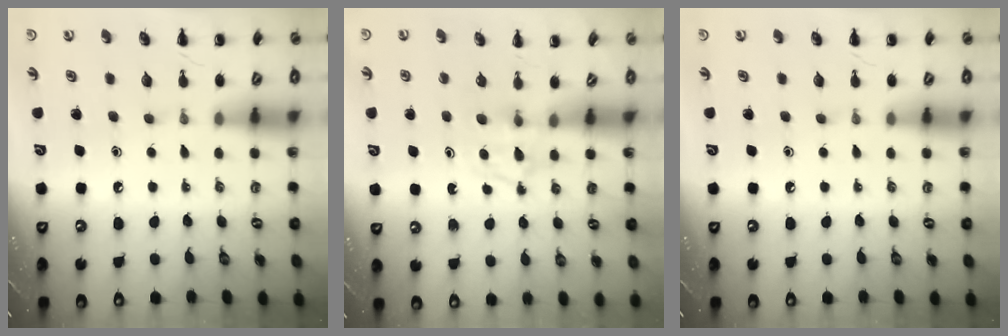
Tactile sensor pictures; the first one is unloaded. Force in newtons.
{"total": 3.3, "press": 3.1, "slide": 1.2}
{"total": 0.0}